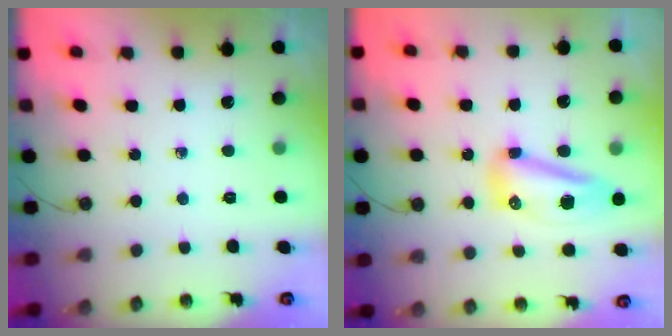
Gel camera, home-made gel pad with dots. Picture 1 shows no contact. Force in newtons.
{"total": 14.1, "press": 14.0, "slide": 1.1}